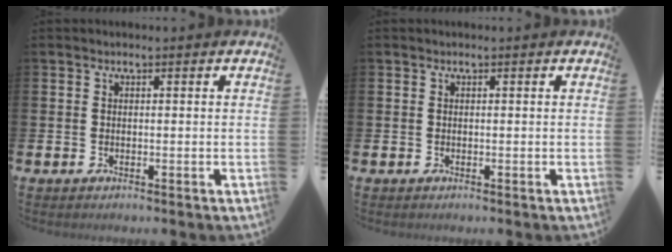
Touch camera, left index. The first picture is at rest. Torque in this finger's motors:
{"motor_torque": [0.00, 0.00, 0.00, 0.00]}